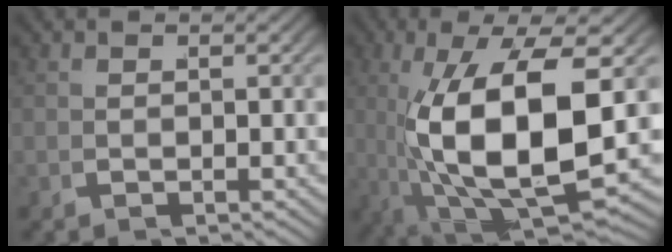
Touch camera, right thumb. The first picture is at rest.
{"total": 15.7, "force": [-0.7, 7.6, 13.8], "torque": [-0.282, -0.052, 0.020]}